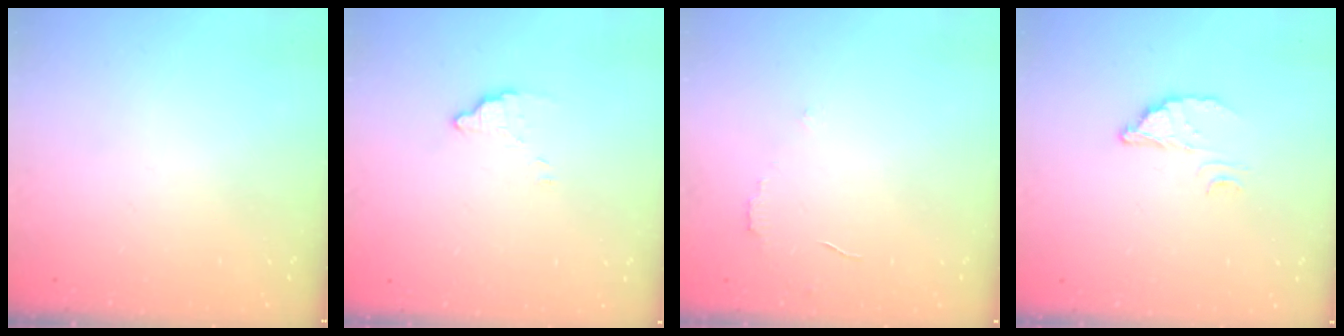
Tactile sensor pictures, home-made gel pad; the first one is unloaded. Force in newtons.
{"total": 2.9, "press": 2.9, "slide": 0.1}
{"total": 2.9, "press": 2.9, "slide": 0.2}
{"total": 2.8, "press": 2.8, "slide": 0.2}